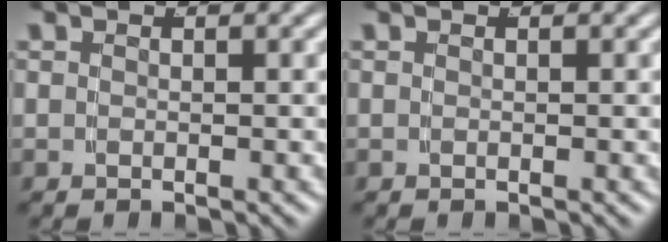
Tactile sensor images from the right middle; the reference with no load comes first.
{"total": 0.0}